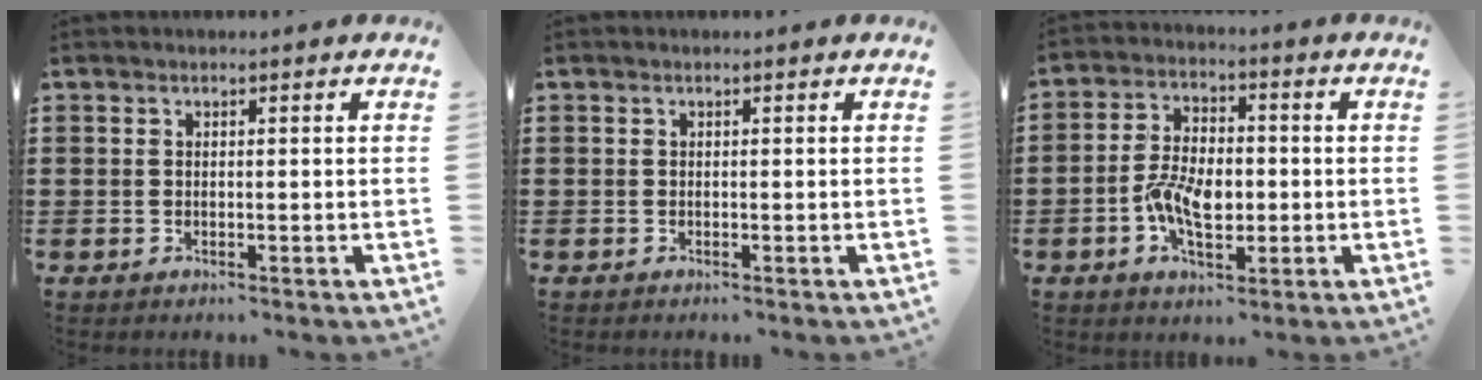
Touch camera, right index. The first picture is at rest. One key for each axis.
{"total": 0.0}
{"total": 7.3, "fx": -1.9, "fy": 4.1, "fz": 5.8, "tx": -0.119, "ty": 0.001, "tz": -0.040}